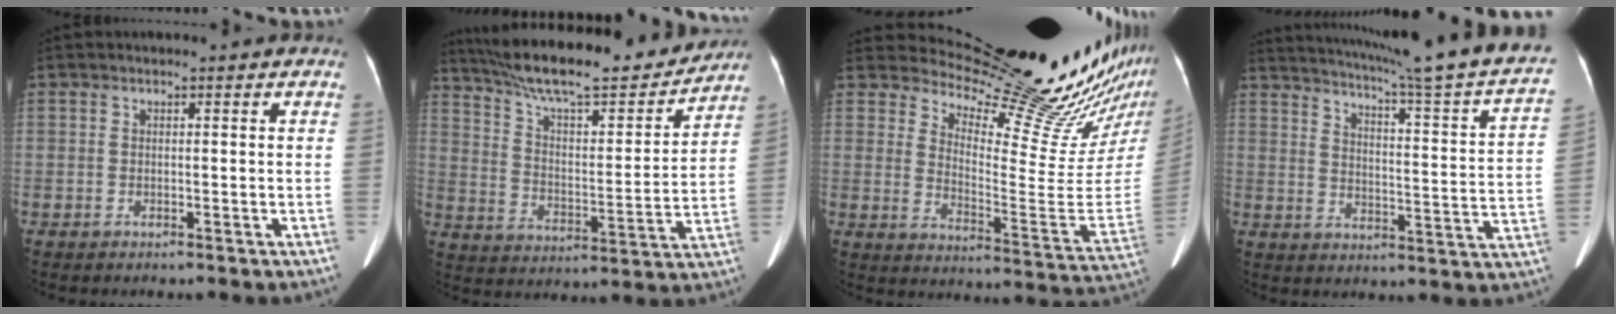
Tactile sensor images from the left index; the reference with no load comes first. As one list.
[{"total": 23.0, "force": [20.1, 3.6, 10.6], "torque": [-0.181, 0.003, 0.302]}, {"total": 23.4, "force": [21.7, 2.1, 8.3], "torque": [-0.124, -0.126, 0.276]}, {"total": 26.8, "force": [22.7, -0.2, 14.2], "torque": [-0.217, -0.058, 0.285]}]